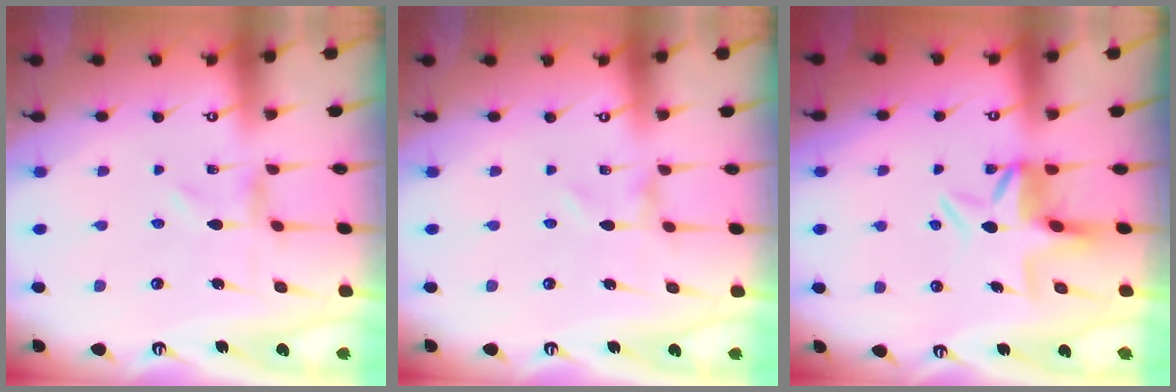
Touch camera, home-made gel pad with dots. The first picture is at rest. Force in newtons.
{"total": 0.0}
{"total": 6.2, "press": 5.7, "slide": 2.4}